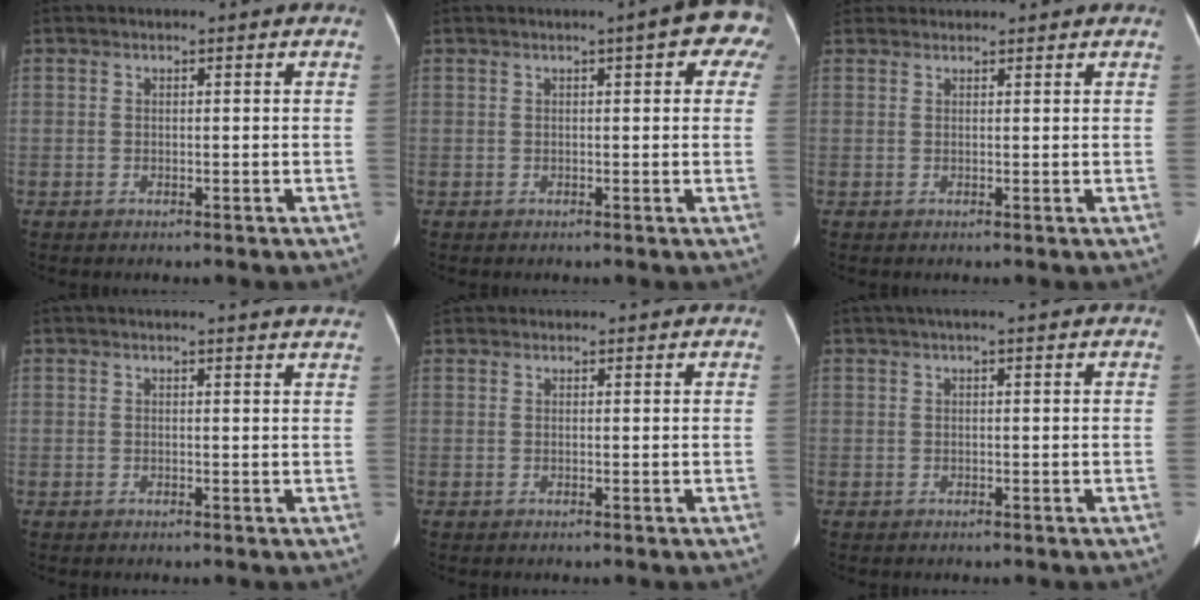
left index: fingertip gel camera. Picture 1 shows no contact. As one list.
[{"total": 7.0, "force": [3.5, 1.8, 5.9], "torque": [-0.056, 0.016, 0.028]}, {"total": 3.7, "force": [3.6, 0.8, 0.4], "torque": [-0.009, 0.031, 0.058]}, {"total": 8.3, "force": [8.0, 0.0, 2.3], "torque": [-0.024, -0.005, 0.067]}, {"total": 3.0, "force": [2.8, 0.9, 0.2], "torque": [-0.003, 0.022, 0.042]}, {"total": 5.0, "force": [4.1, 0.1, 2.9], "torque": [-0.039, 0.028, 0.061]}]